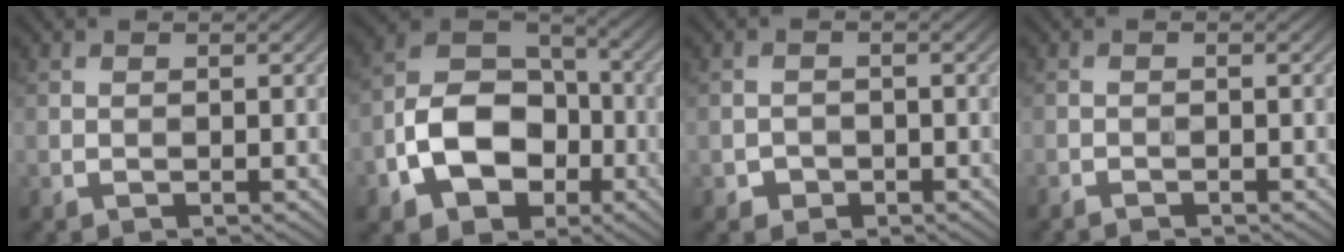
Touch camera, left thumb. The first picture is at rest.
{"total": 11.6, "force": [-3.9, 8.1, 7.2], "torque": [-0.148, -0.015, -0.083]}
{"total": 1.5, "force": [-0.9, 1.2, 0.3], "torque": [-0.001, -0.001, -0.019]}
{"total": 0.9, "force": [-0.9, 0.1, 0.2], "torque": [-0.002, -0.002, -0.018]}